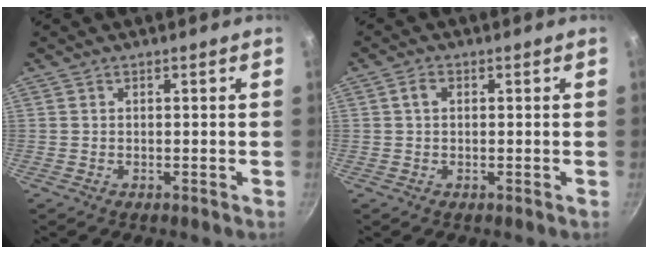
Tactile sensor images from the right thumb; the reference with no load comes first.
{"total": 2.1, "force": [0.4, 1.5, 1.4], "torque": [-0.025, 0.007, 0.005]}